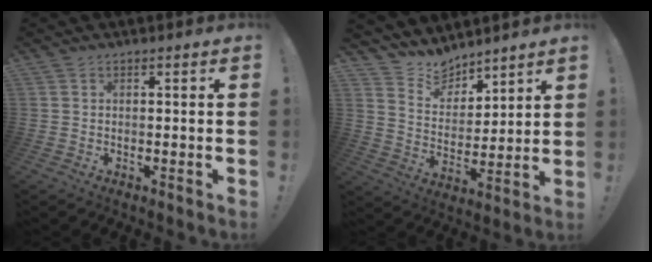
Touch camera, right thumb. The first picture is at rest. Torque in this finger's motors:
{"motor_torque": [0.43, 0.12, -0.50, 0.47, 0.04]}